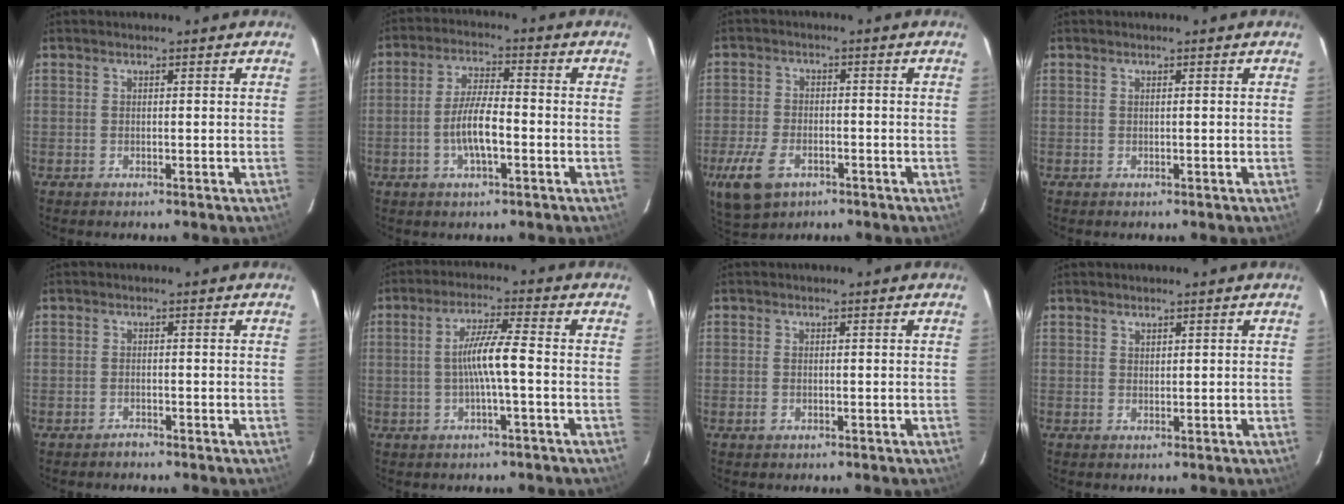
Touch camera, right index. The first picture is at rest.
{"total": 7.3, "force": [-2.3, 2.0, 6.6], "torque": [-0.129, 0.002, -0.040]}
{"total": 10.1, "force": [-5.3, 5.9, 6.2], "torque": [-0.155, -0.017, -0.093]}
{"total": 0.0}
{"total": 1.2, "force": [-1.1, 0.4, 0.1], "torque": [-0.003, 0.002, -0.019]}
{"total": 6.3, "force": [-1.1, -0.3, 6.2], "torque": [-0.120, 0.005, -0.019]}
{"total": 1.1, "force": [-0.4, 0.8, 0.8], "torque": [-0.018, 0.000, -0.007]}
{"total": 0.8, "force": [0.7, 0.3, 0.1], "torque": [-0.002, 0.002, 0.014]}